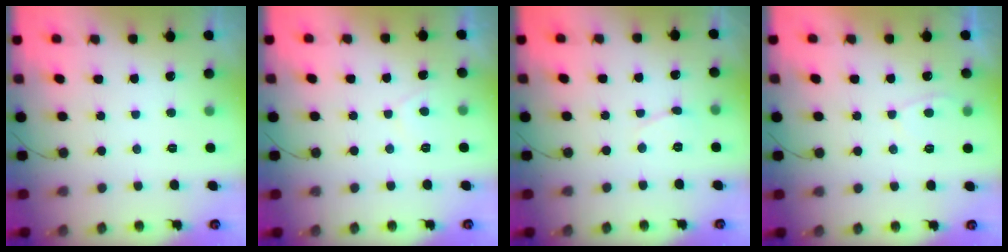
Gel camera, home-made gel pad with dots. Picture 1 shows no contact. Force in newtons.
{"total": 1.5, "press": 1.4, "slide": 0.5}
{"total": 2.9, "press": 2.9, "slide": 0.3}
{"total": 2.1, "press": 2.0, "slide": 0.6}